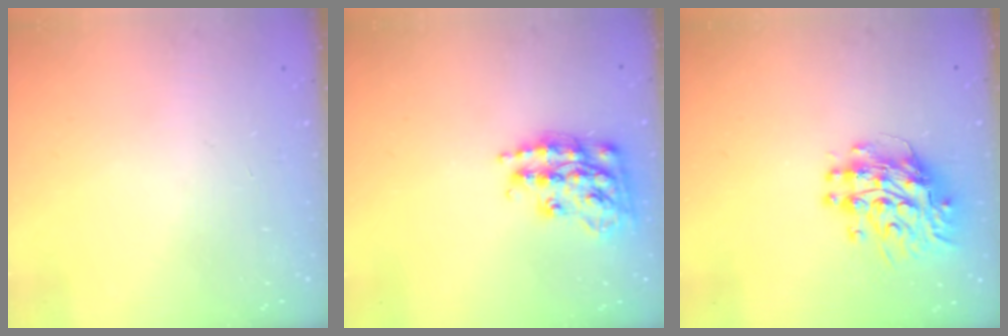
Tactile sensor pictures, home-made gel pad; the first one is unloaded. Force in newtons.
{"total": 17.9, "press": 17.8, "slide": 1.1}
{"total": 10.7, "press": 10.7, "slide": 0.9}